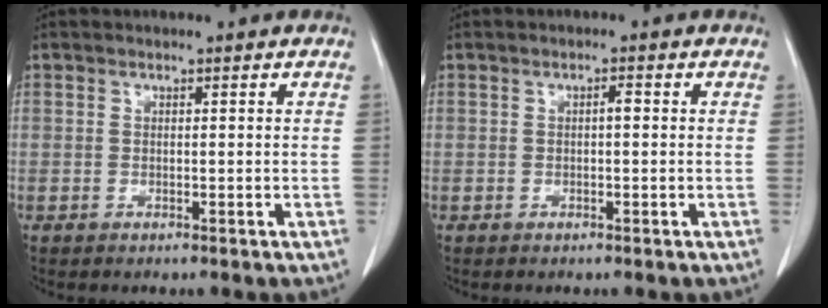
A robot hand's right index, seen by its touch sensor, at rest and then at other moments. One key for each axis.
{"total": 1.0, "fx": 0.0, "fy": 0.2, "fz": 1.0, "tx": -0.015, "ty": 0.002, "tz": 0.000}